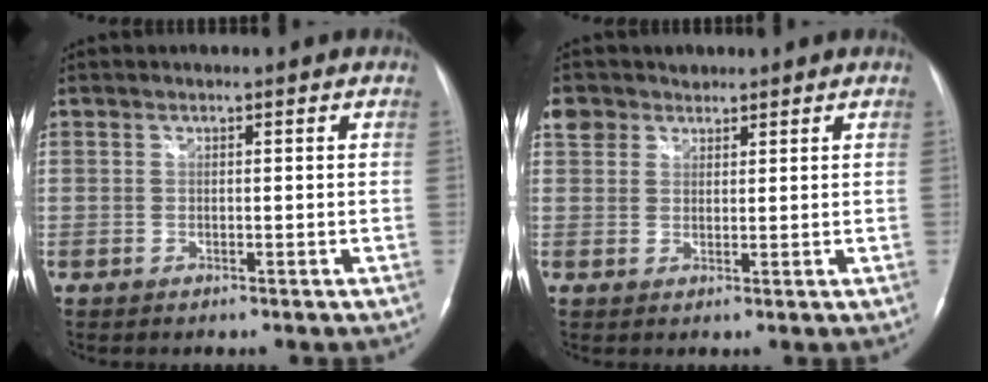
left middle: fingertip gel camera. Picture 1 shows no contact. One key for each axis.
{"total": 3.7, "fx": 2.4, "fy": 2.8, "fz": 0.4, "tx": -0.011, "ty": 0.016, "tz": 0.042}